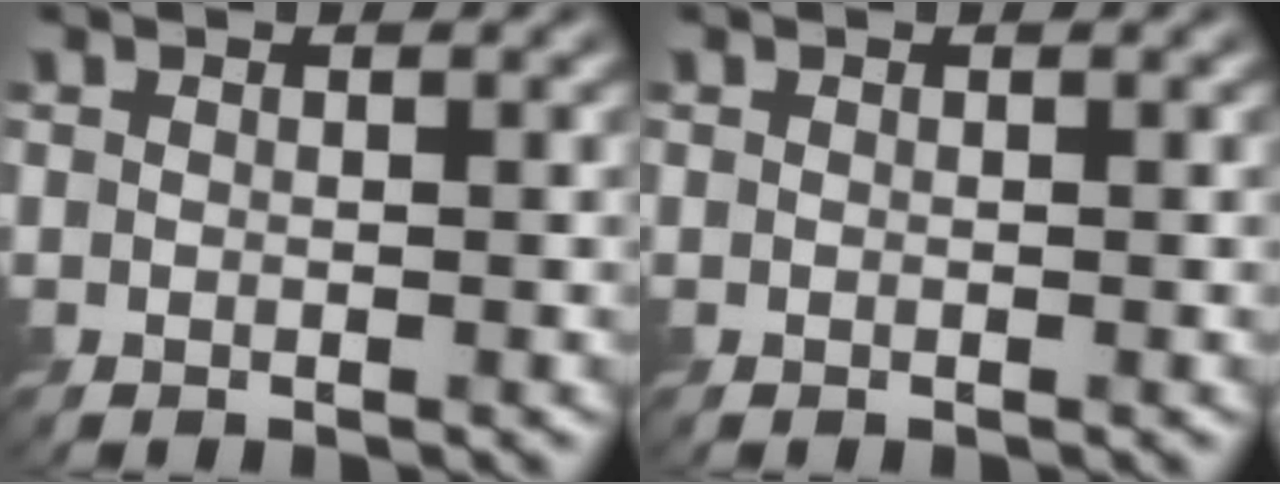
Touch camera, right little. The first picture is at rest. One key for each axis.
{"total": 0.0}